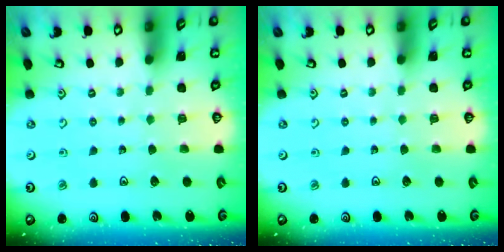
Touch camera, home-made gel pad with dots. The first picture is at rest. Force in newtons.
{"total": 0.0}